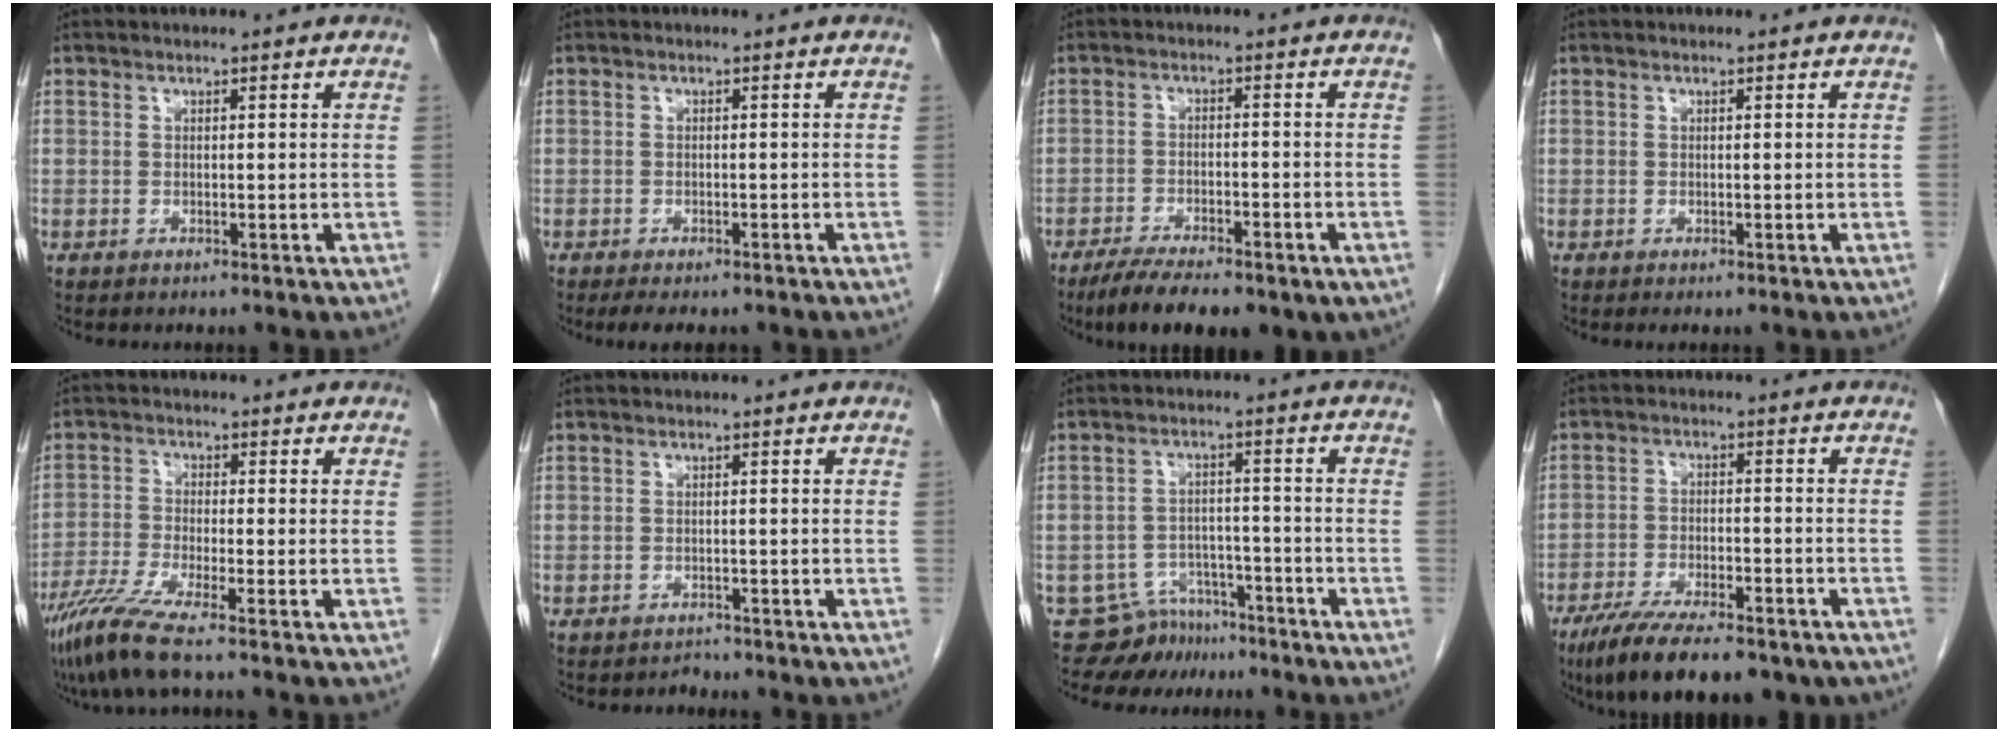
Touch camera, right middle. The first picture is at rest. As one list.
[{"total": 4.7, "force": [-3.7, 1.9, 2.3], "torque": [-0.026, -0.007, -0.049]}, {"total": 11.2, "force": [-7.7, 3.8, 7.3], "torque": [-0.111, -0.011, -0.114]}, {"total": 1.4, "force": [-1.0, 0.6, 0.8], "torque": [-0.009, -0.002, -0.009]}, {"total": 7.0, "force": [-5.2, -0.6, 4.6], "torque": [-0.099, -0.027, -0.105]}, {"total": 1.0, "force": [-0.9, 0.2, -0.4], "torque": [0.006, -0.004, -0.015]}, {"total": 7.2, "force": [-6.1, 3.7, -0.6], "torque": [0.017, 0.027, -0.096]}, {"total": 15.6, "force": [-11.6, 4.6, 9.3], "torque": [-0.144, -0.013, -0.177]}]